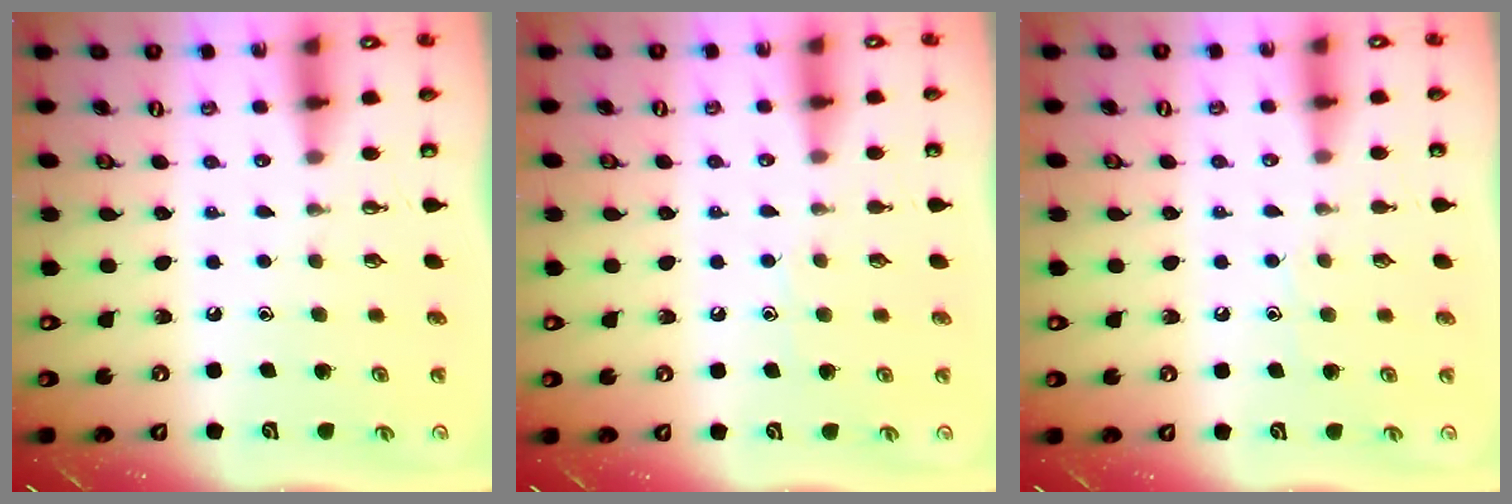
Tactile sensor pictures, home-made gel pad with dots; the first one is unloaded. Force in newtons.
{"total": 6.1, "press": 6.0, "slide": 0.7}
{"total": 6.1, "press": 6.0, "slide": 0.7}